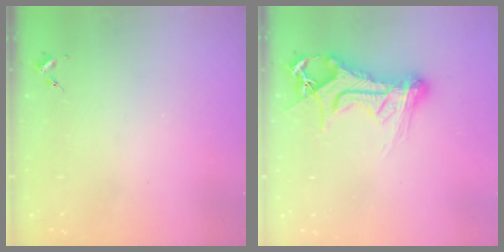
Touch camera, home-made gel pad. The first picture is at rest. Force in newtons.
{"total": 15.2, "press": 15.1, "slide": 1.4}